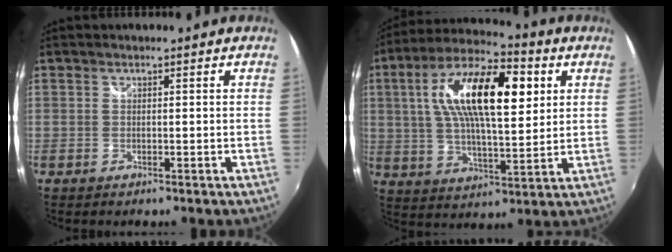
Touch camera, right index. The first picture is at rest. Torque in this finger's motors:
{"motor_torque": [1.44, 0.70, 0.61, 0.21]}